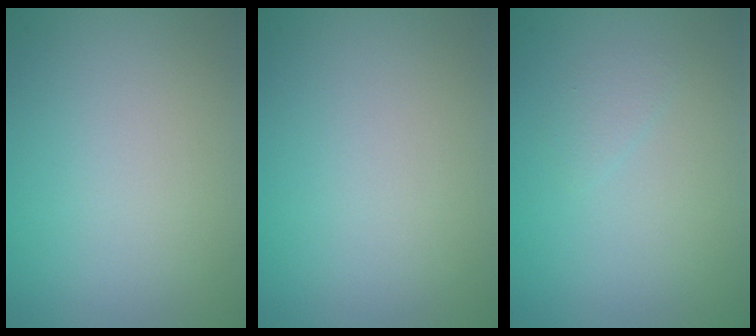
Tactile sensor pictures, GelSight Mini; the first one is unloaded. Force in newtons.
{"total": 0.0}
{"total": 0.9, "press": 0.9, "slide": 0.0}